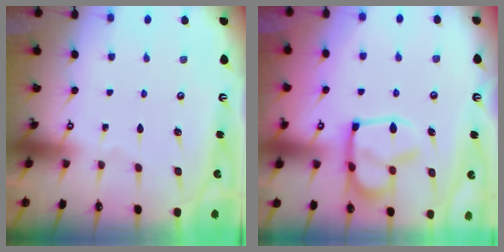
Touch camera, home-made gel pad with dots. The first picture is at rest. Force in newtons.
{"total": 9.0, "press": 8.9, "slide": 1.2}